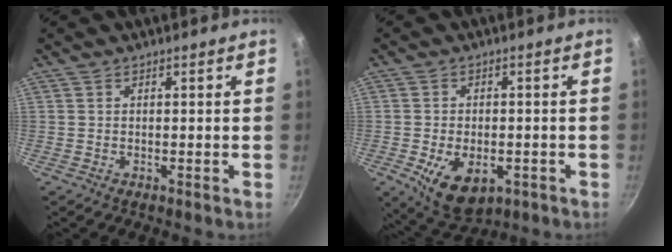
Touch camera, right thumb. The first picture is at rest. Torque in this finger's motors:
{"motor_torque": [-0.16, 0.53, 0.44, 0.41, 0.07]}